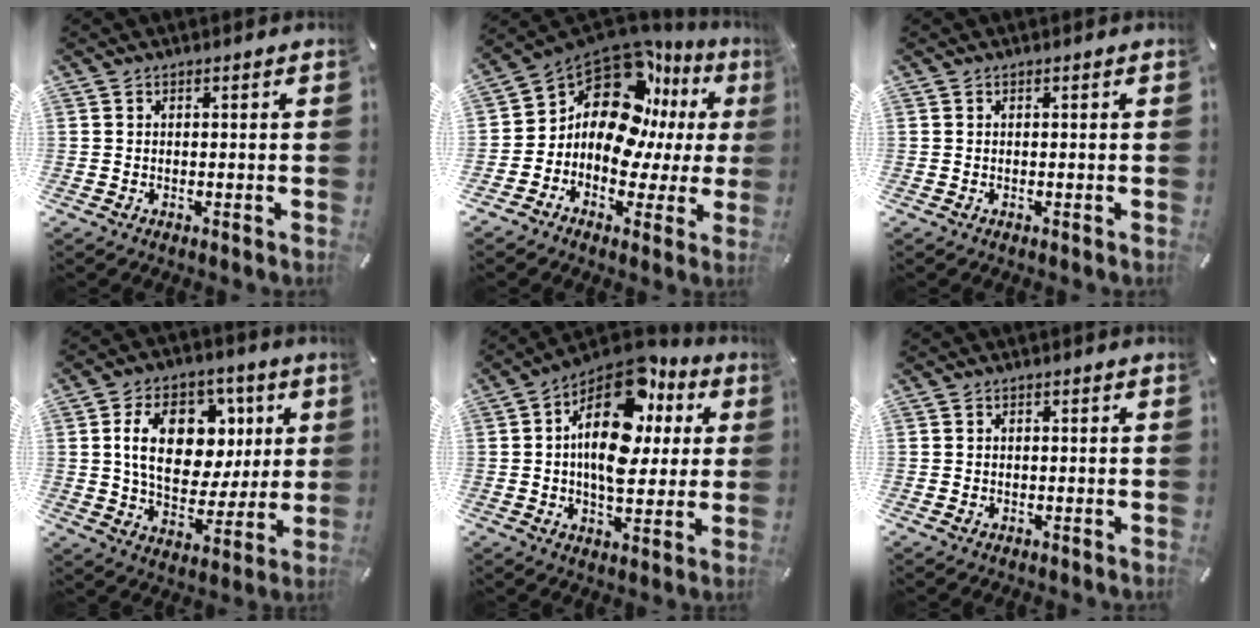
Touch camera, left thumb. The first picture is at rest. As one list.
[{"total": 15.4, "force": [6.4, 10.6, 9.2], "torque": [-0.172, -0.072, 0.108]}, {"total": 0.0}, {"total": 17.2, "force": [4.5, 12.6, 10.9], "torque": [-0.176, 0.005, 0.085]}, {"total": 19.5, "force": [5.8, 11.9, 14.3], "torque": [-0.249, -0.036, 0.097]}, {"total": 0.8, "force": [-0.2, 0.7, 0.4], "torque": [-0.008, 0.003, -0.006]}]